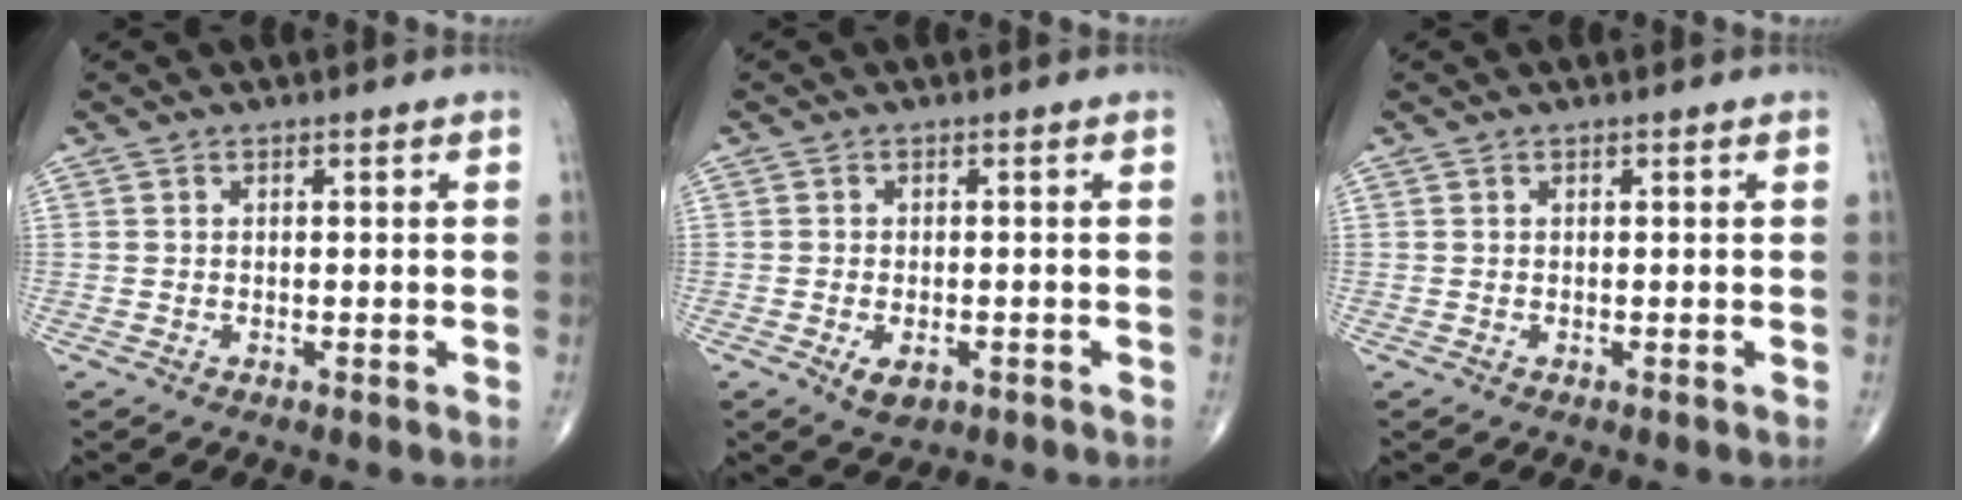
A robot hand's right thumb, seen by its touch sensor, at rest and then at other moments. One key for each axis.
{"total": 3.6, "fx": -1.4, "fy": 2.0, "fz": 2.6, "tx": -0.041, "ty": 0.001, "tz": -0.016}
{"total": 0.0}